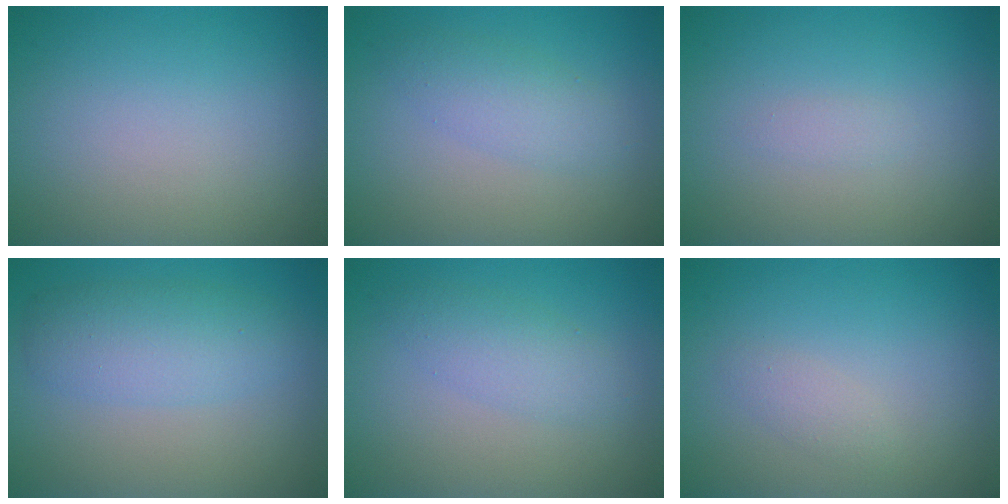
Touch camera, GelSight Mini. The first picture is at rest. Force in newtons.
{"total": 2.5, "press": 2.5, "slide": 0.1}
{"total": 0.7, "press": 0.7, "slide": 0.0}
{"total": 4.1, "press": 4.1, "slide": 0.2}
{"total": 2.5, "press": 2.5, "slide": 0.1}
{"total": 1.1, "press": 1.1, "slide": 0.1}